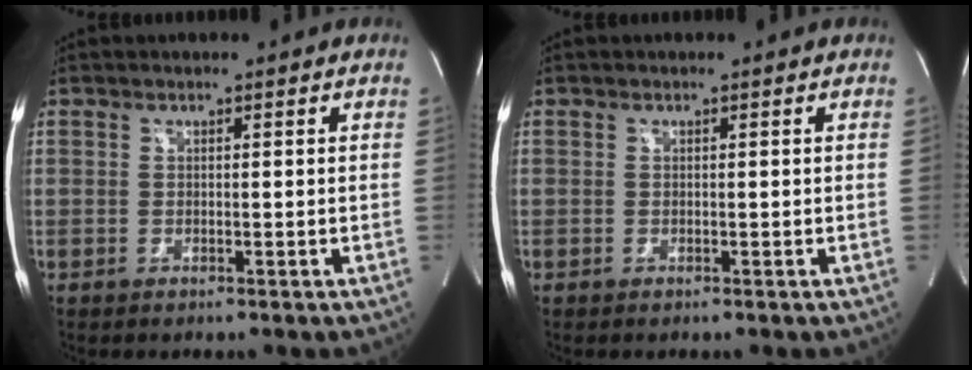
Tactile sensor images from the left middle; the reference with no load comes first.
{"total": 0.0}